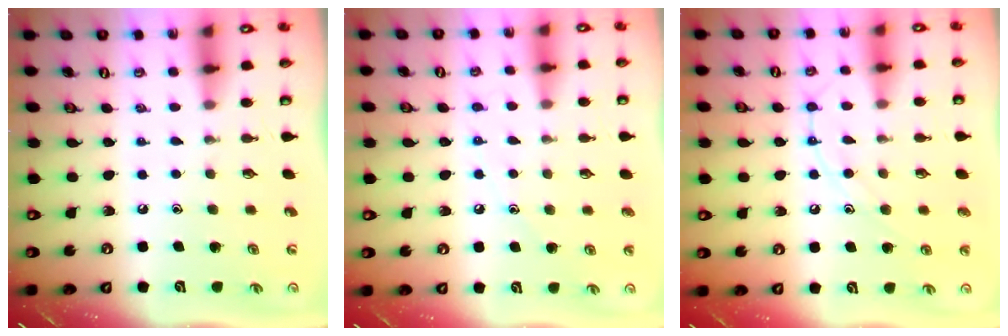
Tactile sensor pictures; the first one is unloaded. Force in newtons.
{"total": 5.9, "press": 5.8, "slide": 0.7}
{"total": 10.8, "press": 10.7, "slide": 0.9}